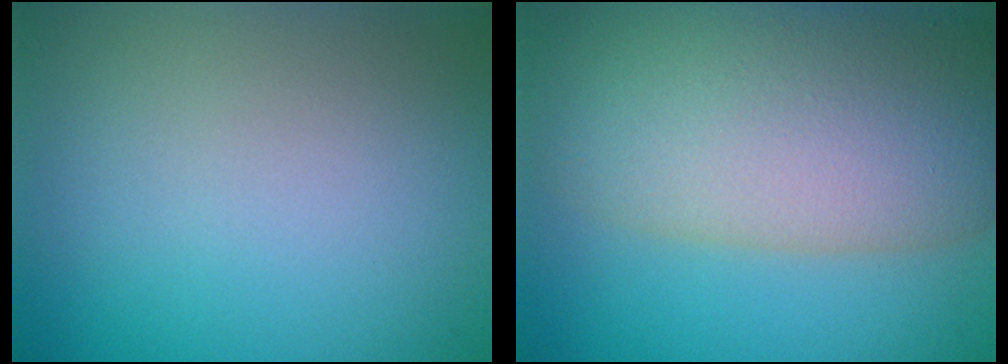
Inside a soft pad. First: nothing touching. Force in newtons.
{"total": 12.3, "press": 12.3, "slide": 0.6}